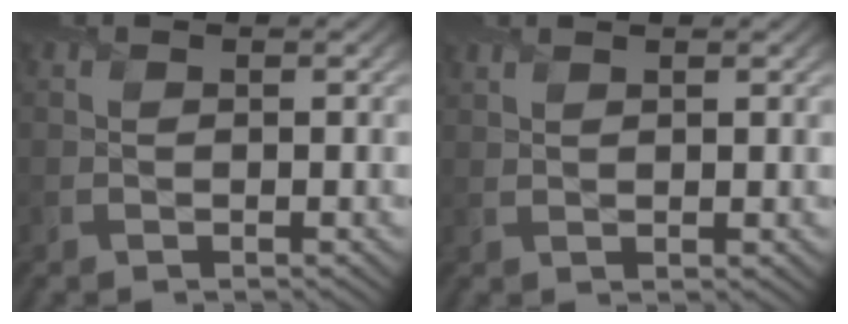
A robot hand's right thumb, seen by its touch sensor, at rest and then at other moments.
{"total": 1.3, "force": [1.0, 0.1, 0.7], "torque": [-0.020, 0.002, 0.020]}